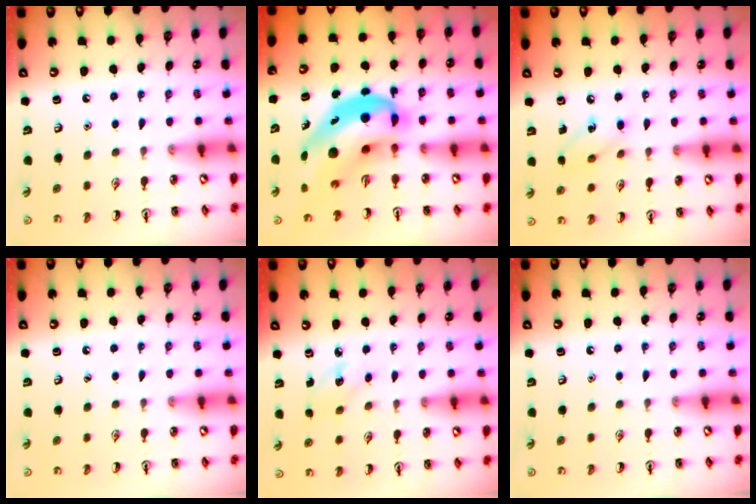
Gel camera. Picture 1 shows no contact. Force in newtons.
{"total": 11.4, "press": 10.9, "slide": 3.2}
{"total": 5.6, "press": 5.5, "slide": 1.3}
{"total": 0.0}
{"total": 2.3, "press": 2.1, "slide": 0.8}
{"total": 0.0}